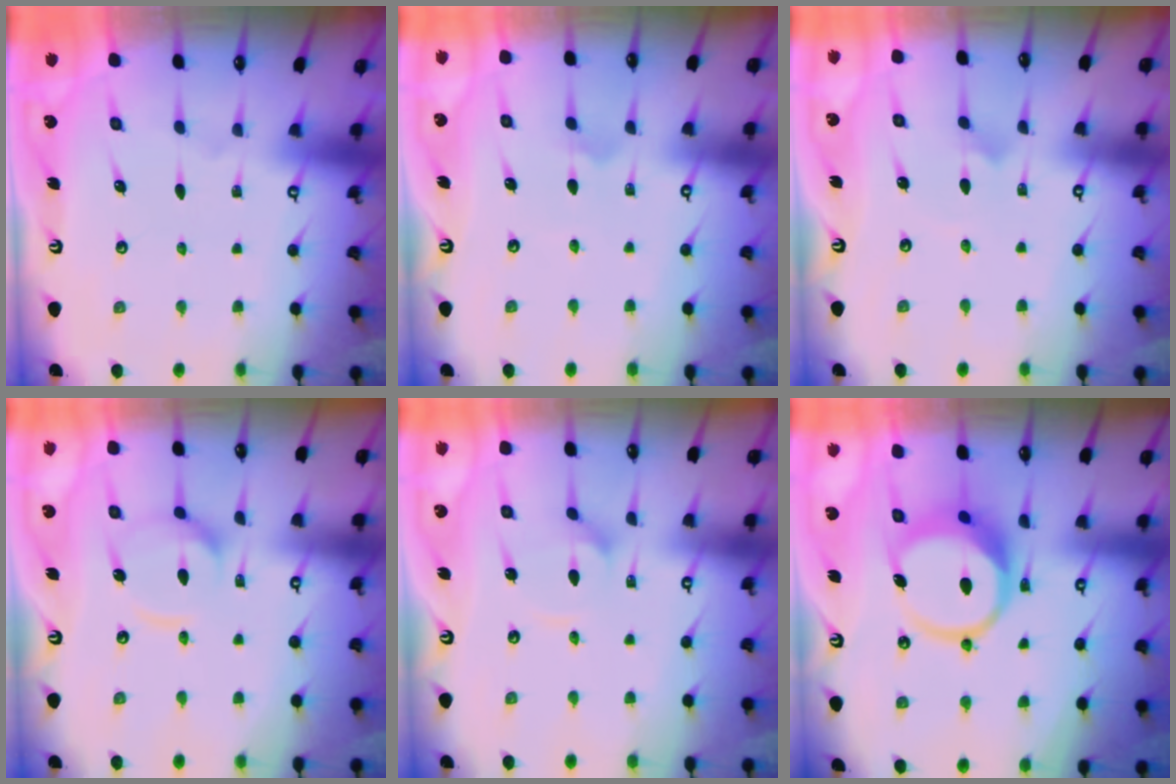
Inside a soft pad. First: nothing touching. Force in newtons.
{"total": 3.5, "press": 3.4, "slide": 0.4}
{"total": 3.2, "press": 3.2, "slide": 0.2}
{"total": 9.7, "press": 9.6, "slide": 0.9}
{"total": 2.6, "press": 2.5, "slide": 0.3}
{"total": 10.5, "press": 10.5, "slide": 1.3}